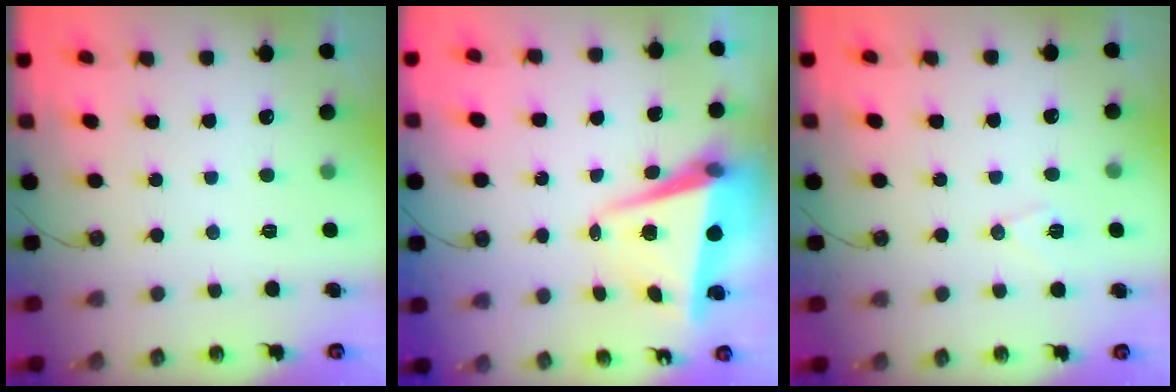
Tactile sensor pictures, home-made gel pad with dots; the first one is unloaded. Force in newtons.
{"total": 8.3, "press": 8.3, "slide": 0.8}
{"total": 6.0, "press": 5.2, "slide": 3.0}